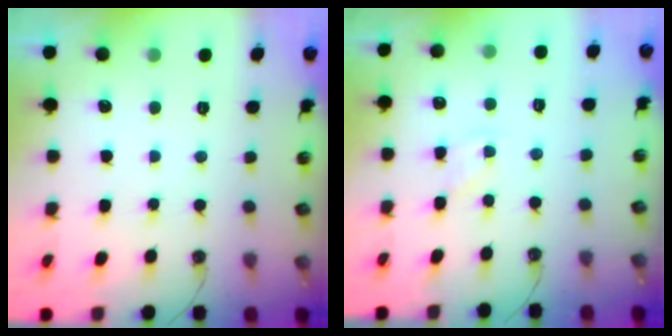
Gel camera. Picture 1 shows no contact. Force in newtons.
{"total": 2.4, "press": 2.4, "slide": 0.4}